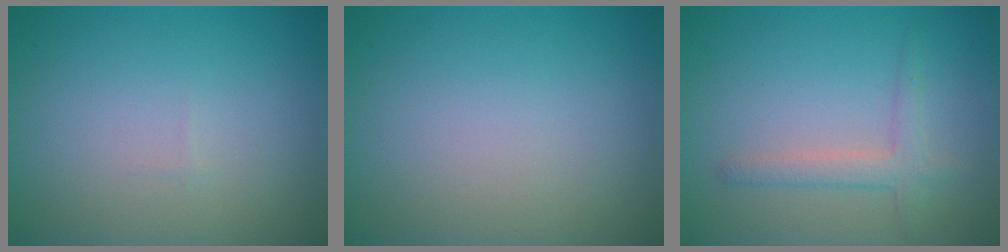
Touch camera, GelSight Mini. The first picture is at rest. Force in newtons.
{"total": 0.0}
{"total": 2.1, "press": 2.1, "slide": 0.1}